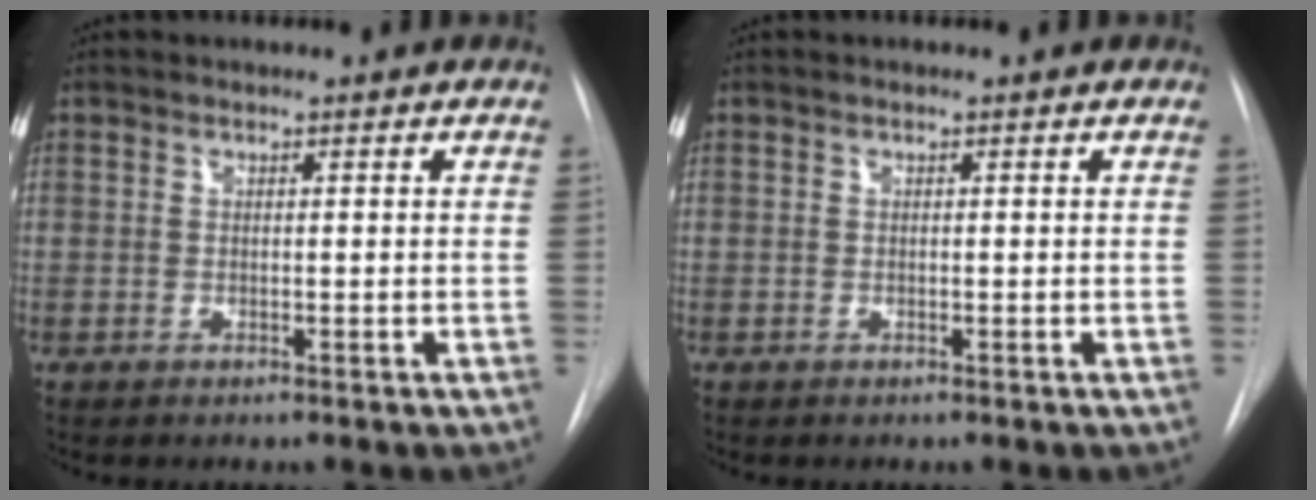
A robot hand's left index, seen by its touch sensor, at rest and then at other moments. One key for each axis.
{"total": 0.0}